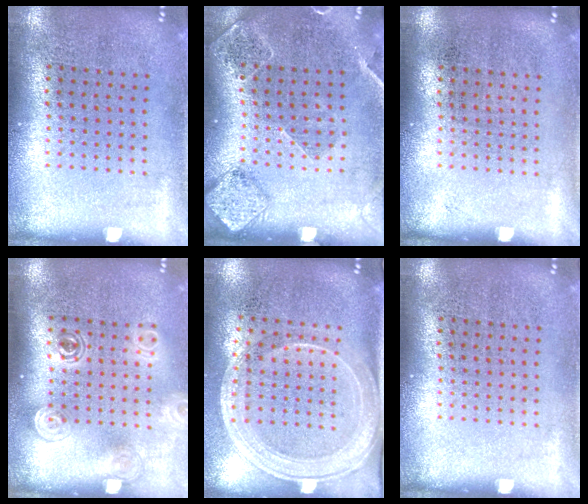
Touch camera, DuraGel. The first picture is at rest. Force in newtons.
{"total": 1.6, "press": 1.6, "slide": 0.4}
{"total": 0.0}
{"total": 1.5, "press": 1.3, "slide": 0.9}
{"total": 2.0, "press": 1.7, "slide": 1.1}
{"total": 0.0}